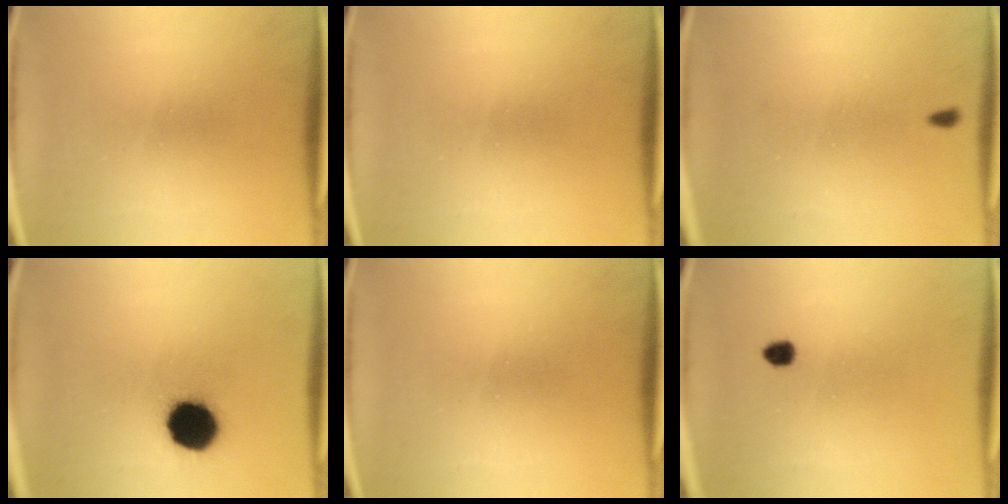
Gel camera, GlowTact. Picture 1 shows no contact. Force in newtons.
{"total": 0.0}
{"total": 0.8}
{"total": 13.7}
{"total": 0.0}
{"total": 1.8}